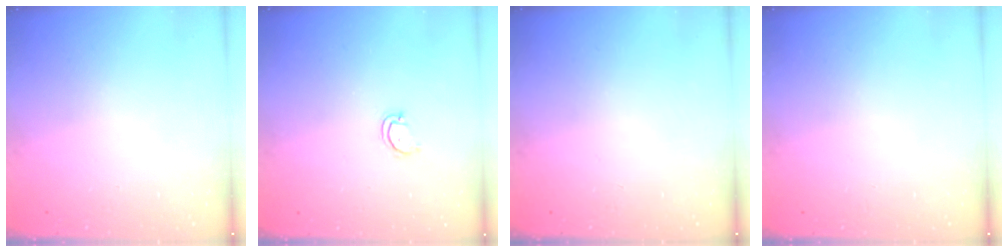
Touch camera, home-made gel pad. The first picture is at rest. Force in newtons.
{"total": 2.6, "press": 2.6, "slide": 0.2}
{"total": 0.0}
{"total": 0.0}